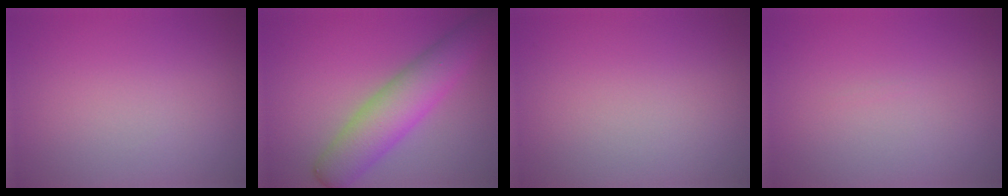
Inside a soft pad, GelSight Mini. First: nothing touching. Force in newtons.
{"total": 6.3, "press": 6.3, "slide": 0.2}
{"total": 0.0}
{"total": 0.0}